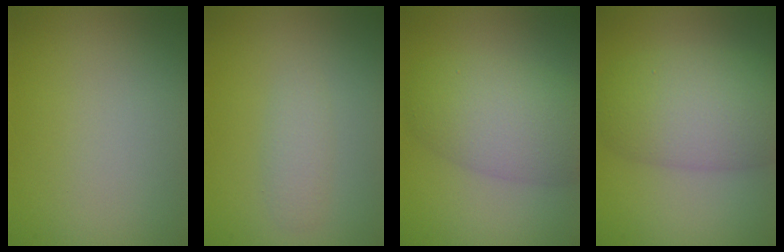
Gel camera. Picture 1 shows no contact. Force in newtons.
{"total": 1.5, "press": 1.5, "slide": 0.0}
{"total": 6.3, "press": 6.3, "slide": 0.1}
{"total": 7.3, "press": 7.3, "slide": 0.2}